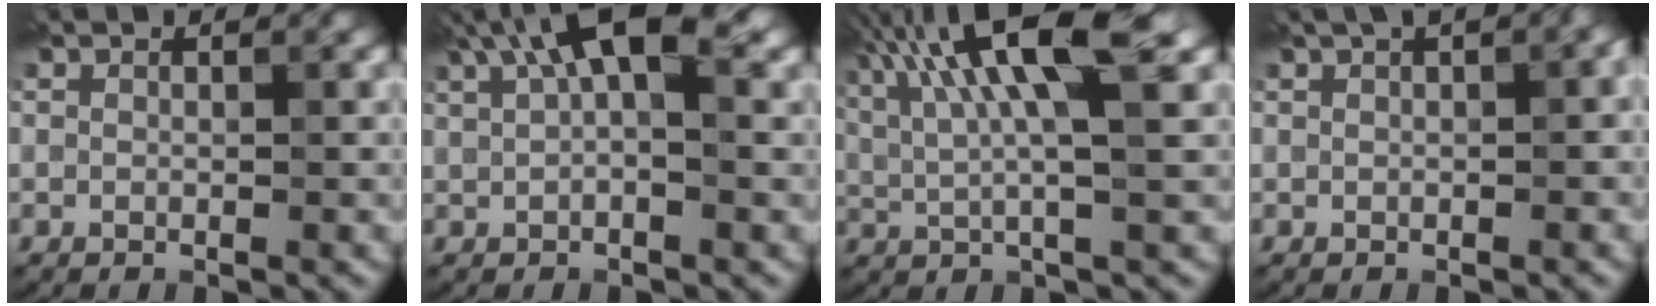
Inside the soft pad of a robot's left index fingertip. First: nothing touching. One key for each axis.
{"total": 7.1, "fx": 3.3, "fy": 2.6, "fz": 5.7, "tx": -0.091, "ty": 0.019, "tz": 0.048}
{"total": 10.0, "fx": 3.8, "fy": 2.1, "fz": 9.0, "tx": -0.162, "ty": 0.012, "tz": 0.067}
{"total": 3.6, "fx": 1.5, "fy": 1.2, "fz": 3.1, "tx": -0.031, "ty": 0.015, "tz": 0.022}